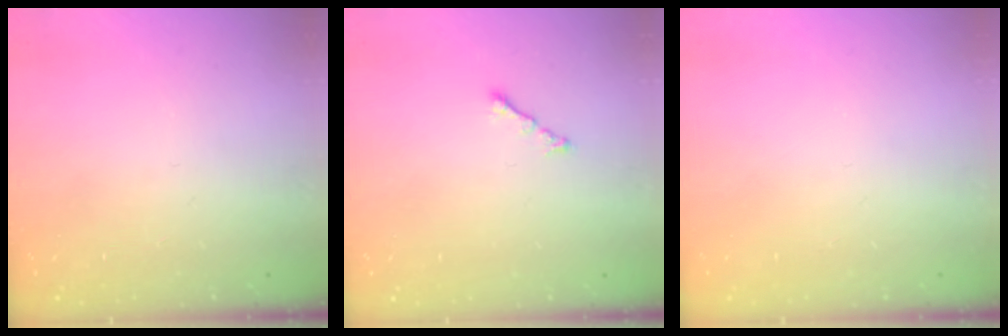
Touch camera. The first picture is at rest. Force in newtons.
{"total": 1.7, "press": 1.6, "slide": 0.6}
{"total": 0.0}